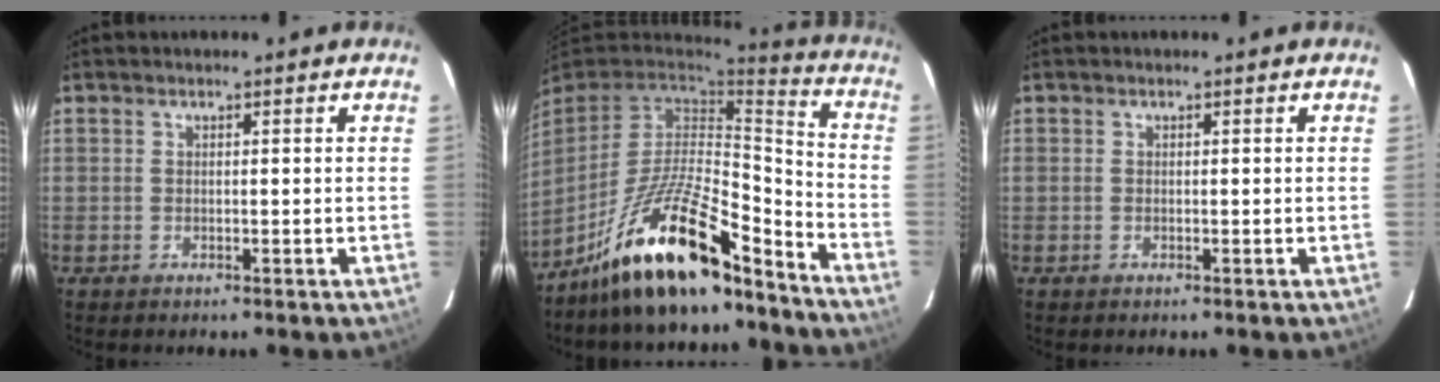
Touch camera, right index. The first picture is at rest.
{"total": 19.8, "force": [-14.6, 5.0, 12.4], "torque": [-0.240, -0.007, -0.257]}
{"total": 0.0}